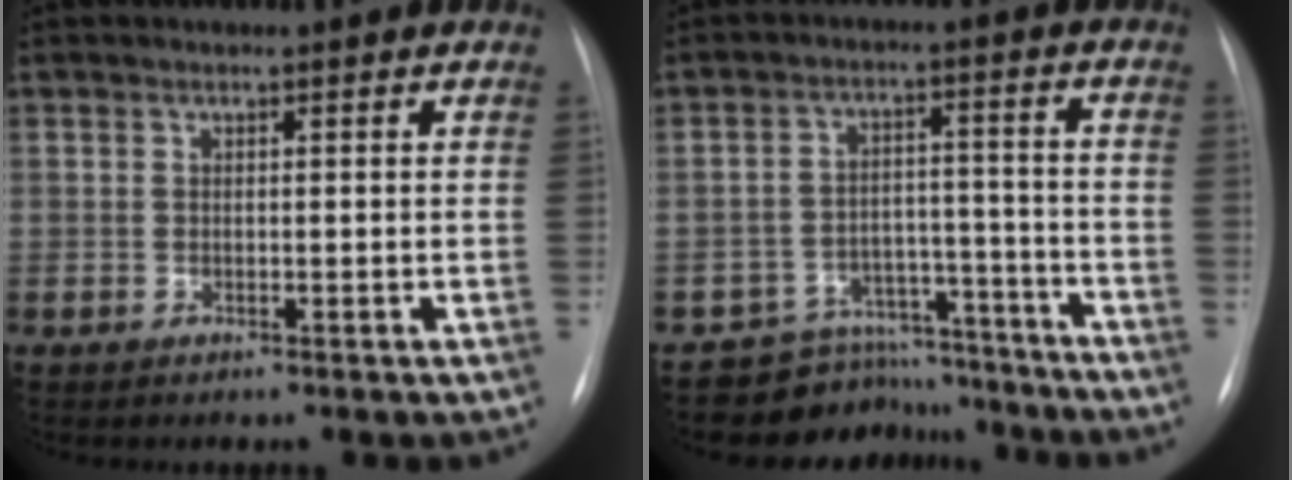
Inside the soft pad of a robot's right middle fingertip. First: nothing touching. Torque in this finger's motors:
{"motor_torque": [0.67, -0.86, 0.26, 0.01]}